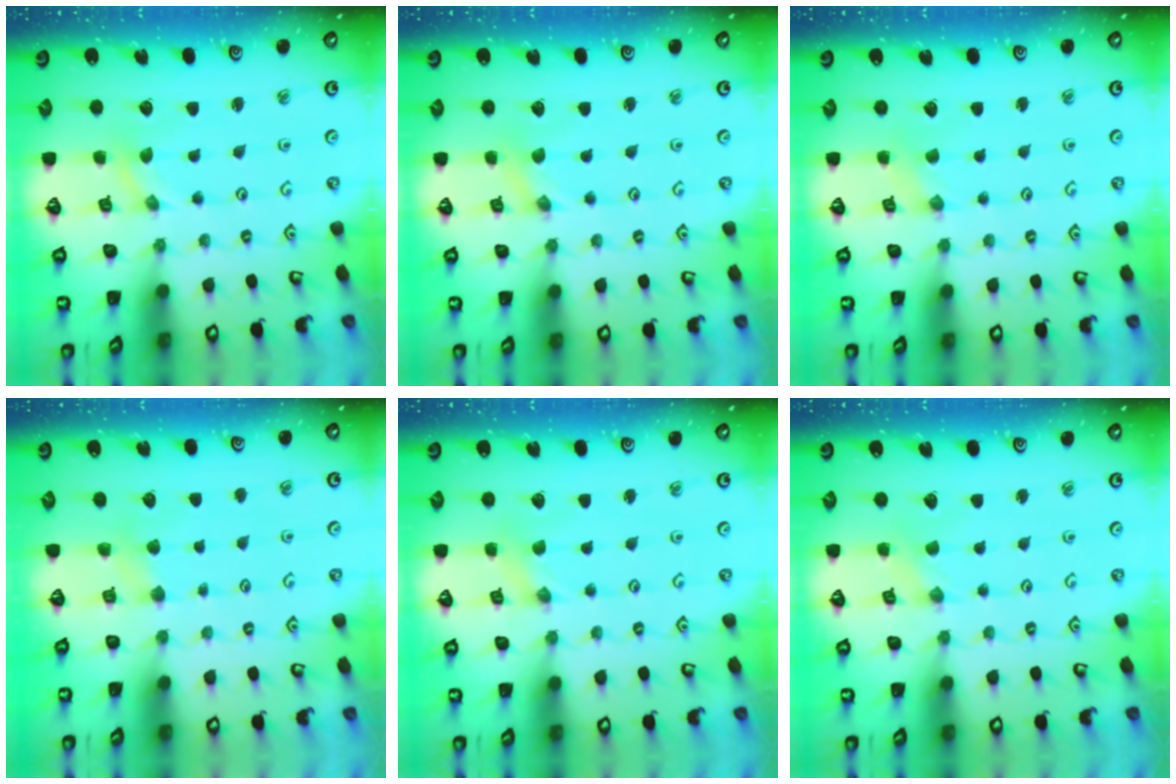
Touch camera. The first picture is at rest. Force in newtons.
{"total": 0.0}
{"total": 0.0}
{"total": 2.6, "press": 2.6, "slide": 0.5}
{"total": 0.0}
{"total": 0.0}